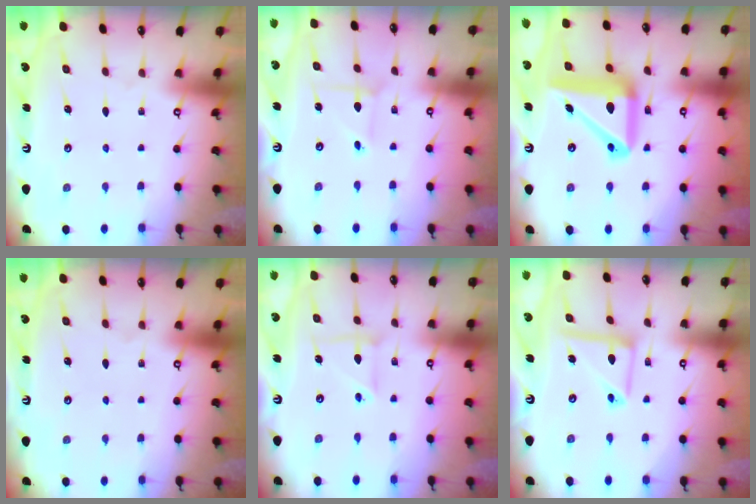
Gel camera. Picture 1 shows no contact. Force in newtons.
{"total": 2.2, "press": 2.2, "slide": 0.0}
{"total": 17.4, "press": 17.2, "slide": 2.5}
{"total": 0.0}
{"total": 4.0, "press": 3.9, "slide": 0.7}
{"total": 11.0, "press": 11.0, "slide": 0.9}